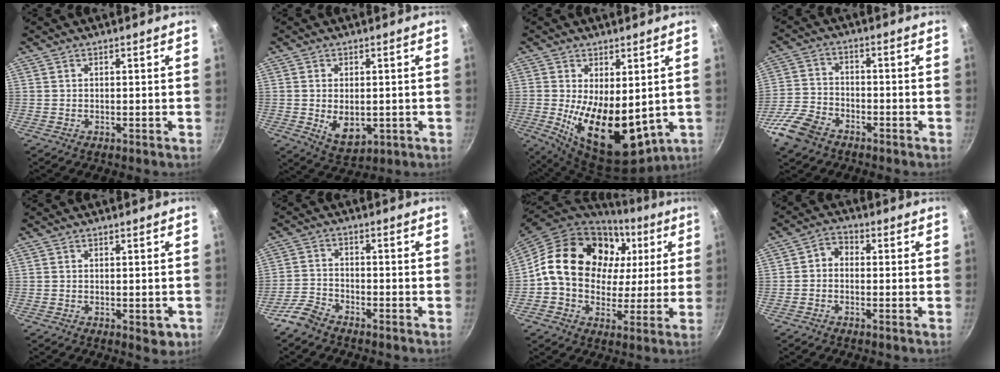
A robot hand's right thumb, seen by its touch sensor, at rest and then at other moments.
{"total": 7.1, "force": [-0.7, 4.5, 5.4], "torque": [-0.079, -0.013, 0.002]}
{"total": 16.2, "force": [-0.4, 8.7, 13.7], "torque": [-0.207, -0.034, 0.017]}
{"total": 9.4, "force": [-5.8, 5.7, 4.7], "torque": [-0.090, 0.033, -0.123]}
{"total": 3.7, "force": [-1.2, 2.0, 2.9], "torque": [-0.026, -0.001, -0.015]}
{"total": 4.9, "force": [-4.0, 2.3, 1.8], "torque": [-0.039, 0.031, -0.087]}
{"total": 22.6, "force": [5.7, 17.3, 13.3], "torque": [-0.204, 0.015, 0.091]}
{"total": 3.5, "force": [-0.7, 2.7, 2.0], "torque": [-0.031, 0.017, -0.026]}